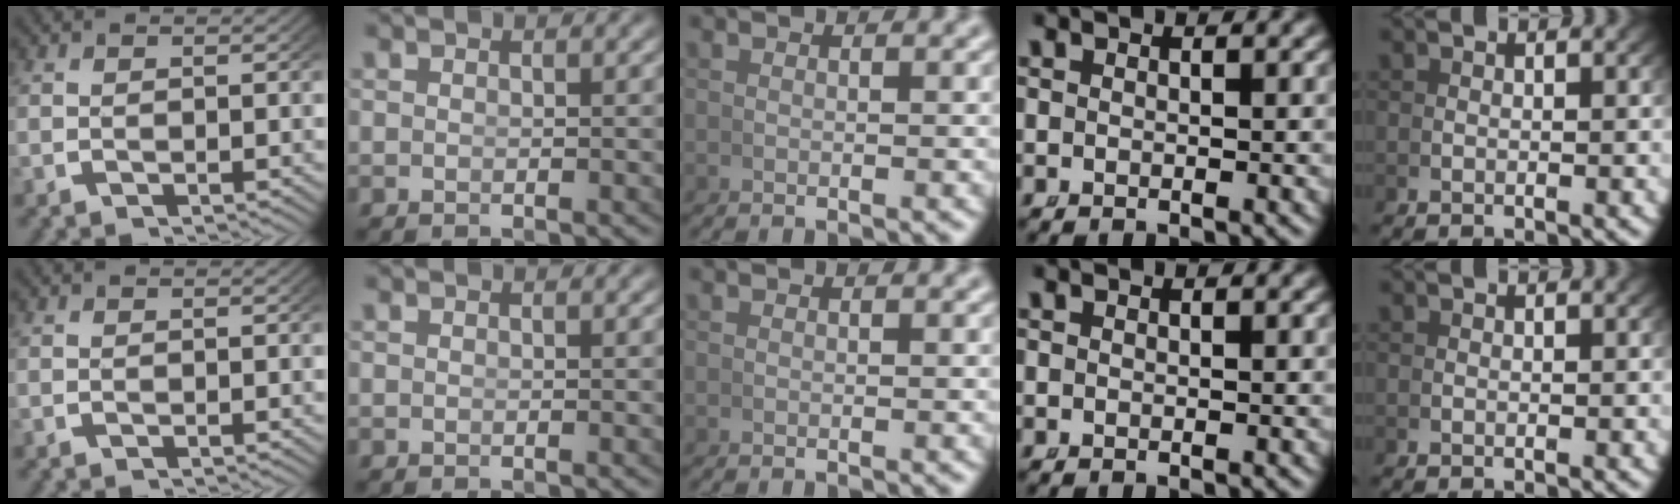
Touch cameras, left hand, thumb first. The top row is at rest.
{}